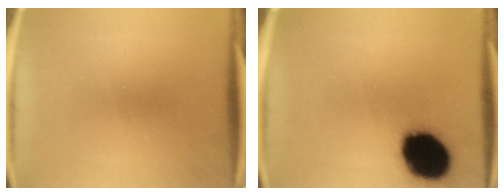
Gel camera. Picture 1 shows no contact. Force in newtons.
{"total": 18.3}